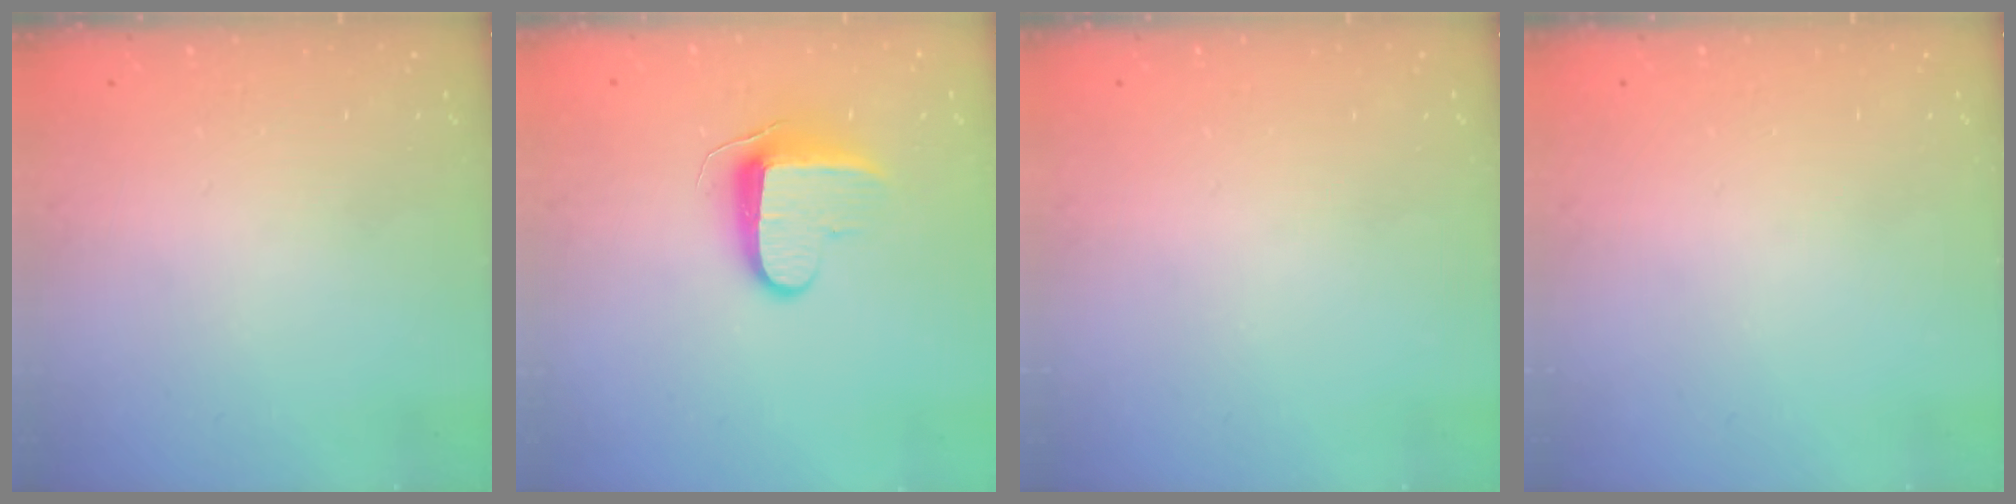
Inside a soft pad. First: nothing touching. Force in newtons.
{"total": 10.5, "press": 10.4, "slide": 1.2}
{"total": 0.0}
{"total": 0.0}